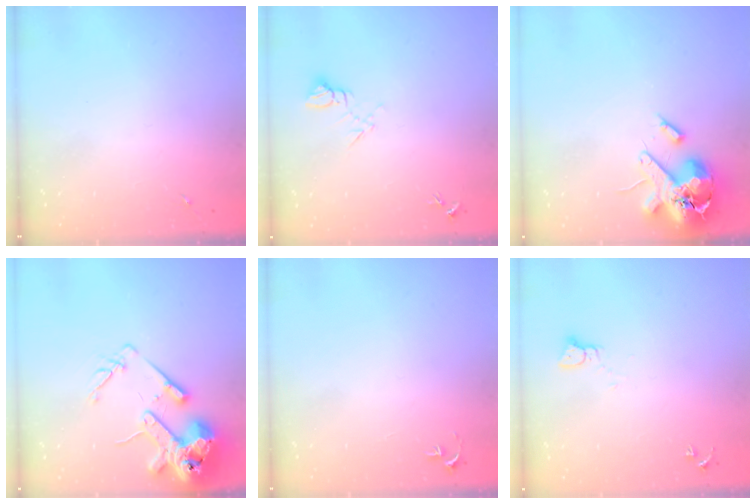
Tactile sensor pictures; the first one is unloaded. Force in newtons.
{"total": 5.8, "press": 5.7, "slide": 0.7}
{"total": 16.0, "press": 15.8, "slide": 2.6}
{"total": 16.1, "press": 15.9, "slide": 2.4}
{"total": 2.7, "press": 2.7, "slide": 0.3}
{"total": 2.2, "press": 2.2, "slide": 0.2}